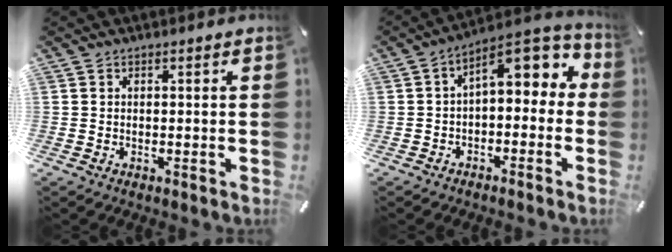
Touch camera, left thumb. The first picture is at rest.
{"total": 9.2, "force": [2.5, 5.2, 7.1], "torque": [-0.091, -0.028, 0.041]}